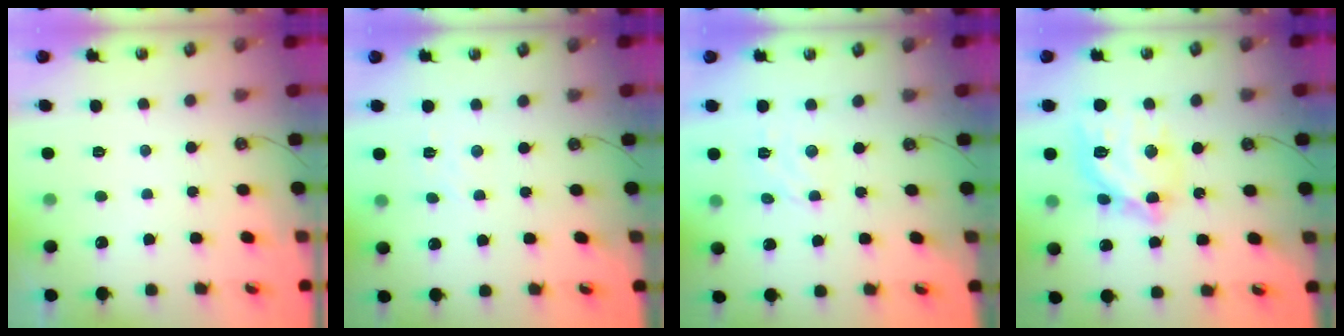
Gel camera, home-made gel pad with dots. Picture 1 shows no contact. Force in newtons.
{"total": 1.6, "press": 1.5, "slide": 0.4}
{"total": 2.9, "press": 2.8, "slide": 0.3}
{"total": 15.8, "press": 15.8, "slide": 1.1}